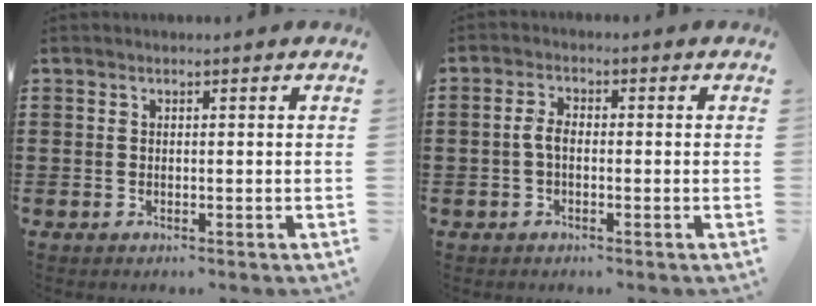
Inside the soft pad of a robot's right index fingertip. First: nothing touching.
{"total": 2.8, "force": [-0.6, 1.4, 2.3], "torque": [-0.060, -0.002, -0.016]}